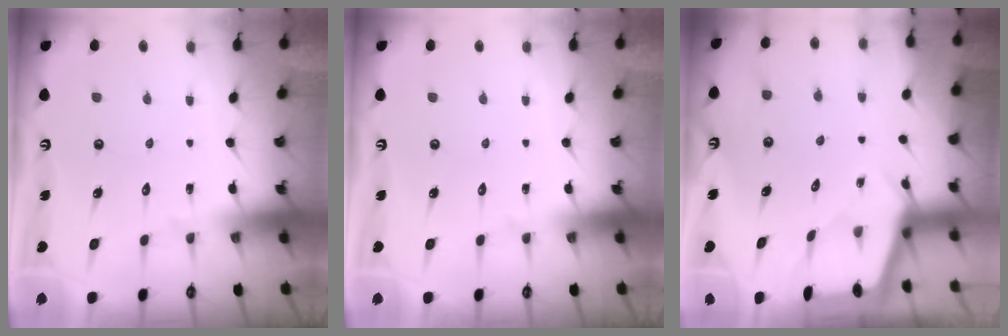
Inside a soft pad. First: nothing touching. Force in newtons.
{"total": 0.0}
{"total": 2.2, "press": 2.2, "slide": 0.3}